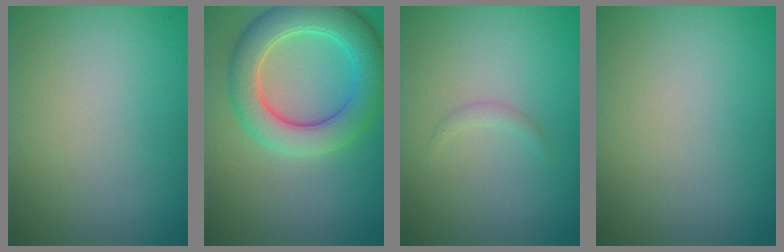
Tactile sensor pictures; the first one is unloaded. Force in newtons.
{"total": 6.6, "press": 6.5, "slide": 0.3}
{"total": 0.6, "press": 0.6, "slide": 0.0}
{"total": 0.0}